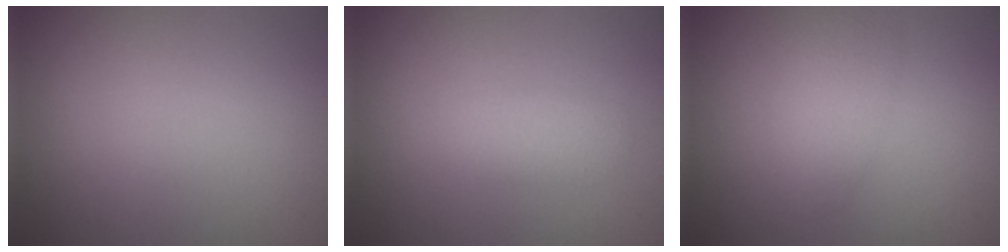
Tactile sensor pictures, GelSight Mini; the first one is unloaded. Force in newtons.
{"total": 1.7, "press": 1.7, "slide": 0.1}
{"total": 2.5, "press": 2.4, "slide": 0.2}